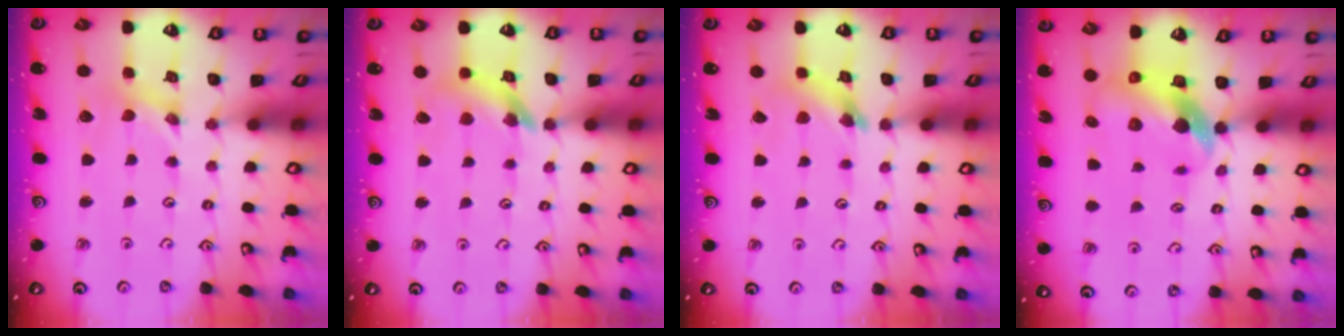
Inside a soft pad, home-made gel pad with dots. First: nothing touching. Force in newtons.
{"total": 10.7, "press": 10.6, "slide": 1.4}
{"total": 6.2, "press": 6.2, "slide": 0.7}
{"total": 8.8, "press": 8.7, "slide": 1.4}